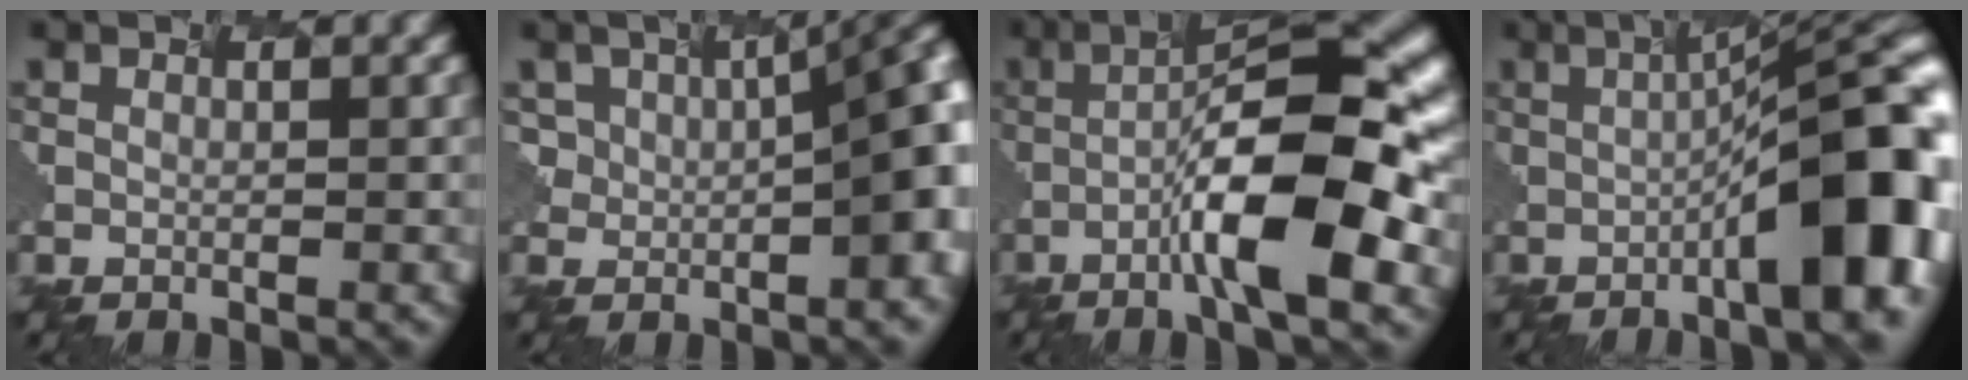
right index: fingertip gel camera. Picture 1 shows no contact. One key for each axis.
{"total": 8.8, "fx": 0.6, "fy": 3.5, "fz": 8.1, "tx": -0.120, "ty": 0.011, "tz": 0.017}
{"total": 9.6, "fx": -2.9, "fy": 1.5, "fz": 9.1, "tx": -0.156, "ty": 0.014, "tz": -0.046}
{"total": 11.3, "fx": -2.4, "fy": 2.3, "fz": 10.8, "tx": -0.140, "ty": 0.011, "tz": -0.032}